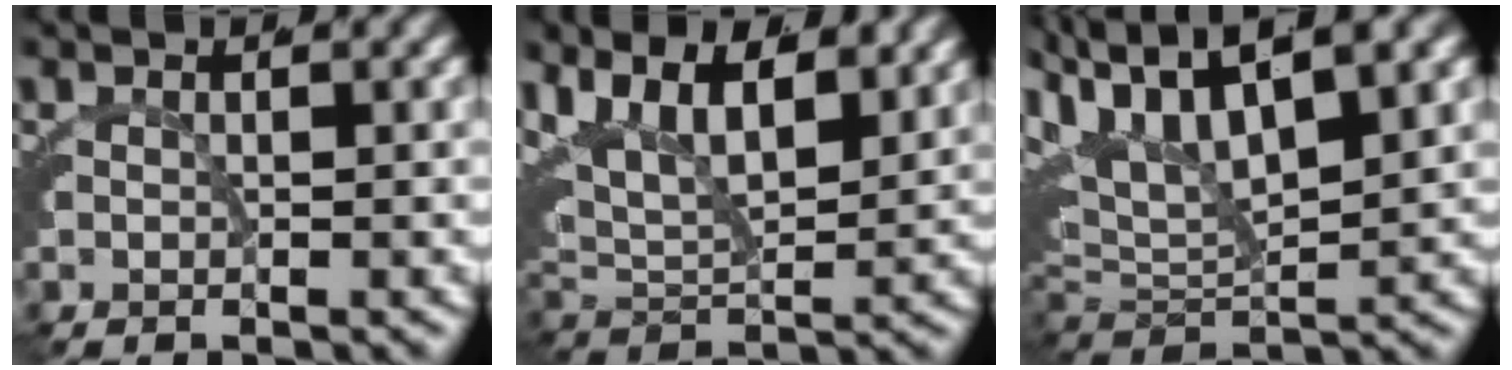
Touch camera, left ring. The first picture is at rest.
{"total": 10.3, "force": [3.8, 7.4, 6.1], "torque": [-0.121, 0.008, 0.051]}
{"total": 11.3, "force": [3.9, 7.8, 7.3], "torque": [-0.147, 0.011, 0.059]}